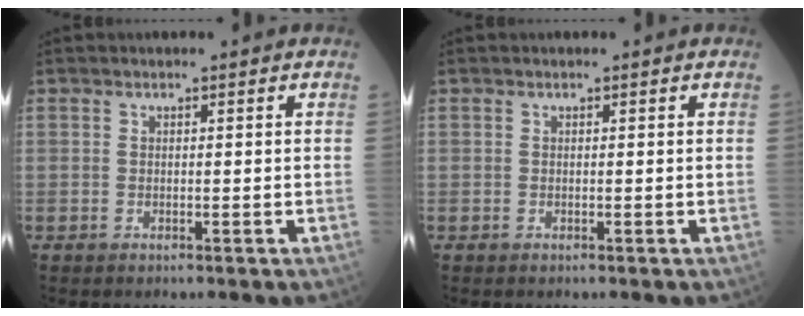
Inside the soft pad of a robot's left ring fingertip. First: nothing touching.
{"total": 0.0}